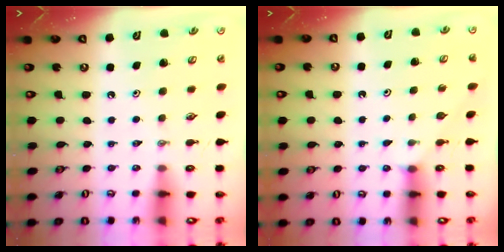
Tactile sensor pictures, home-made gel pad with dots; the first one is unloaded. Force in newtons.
{"total": 4.1, "press": 4.1, "slide": 0.2}